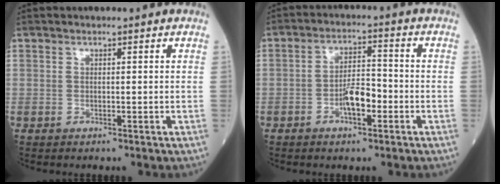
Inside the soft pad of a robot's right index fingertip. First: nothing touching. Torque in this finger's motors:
{"motor_torque": [0.45, -0.32, 0.45, 0.11]}